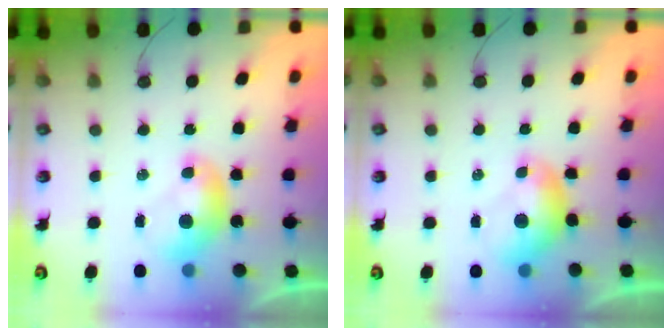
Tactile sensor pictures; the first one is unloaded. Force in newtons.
{"total": 0.7, "press": 0.4, "slide": 0.6}